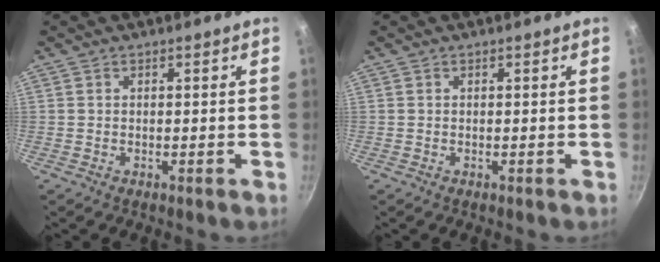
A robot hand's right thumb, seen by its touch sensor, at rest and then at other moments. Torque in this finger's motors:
{"motor_torque": [0.00, 0.00, 0.00, 0.00, 0.00]}